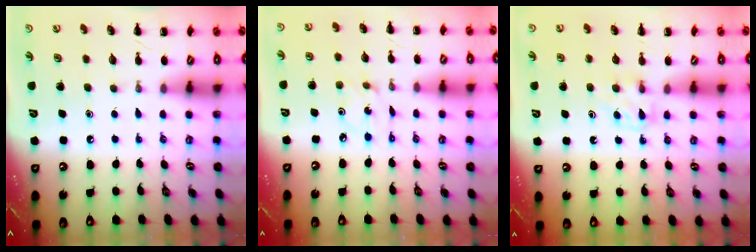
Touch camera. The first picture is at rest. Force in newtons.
{"total": 1.0, "press": 1.0, "slide": 0.2}
{"total": 3.6, "press": 3.3, "slide": 1.3}